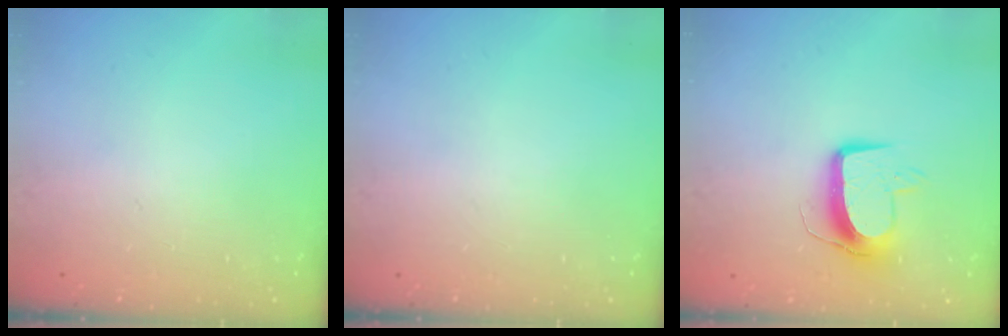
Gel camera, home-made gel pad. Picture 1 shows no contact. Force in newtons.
{"total": 0.0}
{"total": 11.0, "press": 10.9, "slide": 0.7}